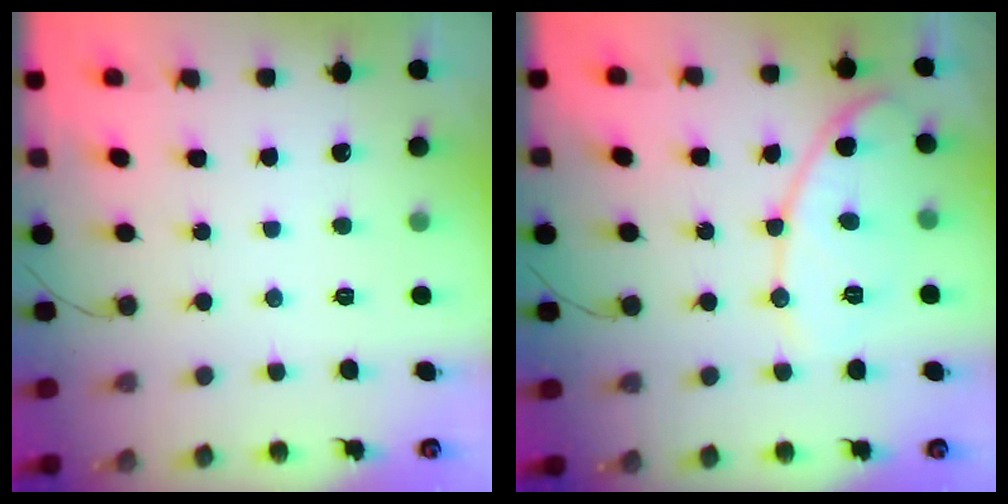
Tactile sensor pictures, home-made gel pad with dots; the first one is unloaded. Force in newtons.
{"total": 11.5, "press": 11.5, "slide": 0.6}